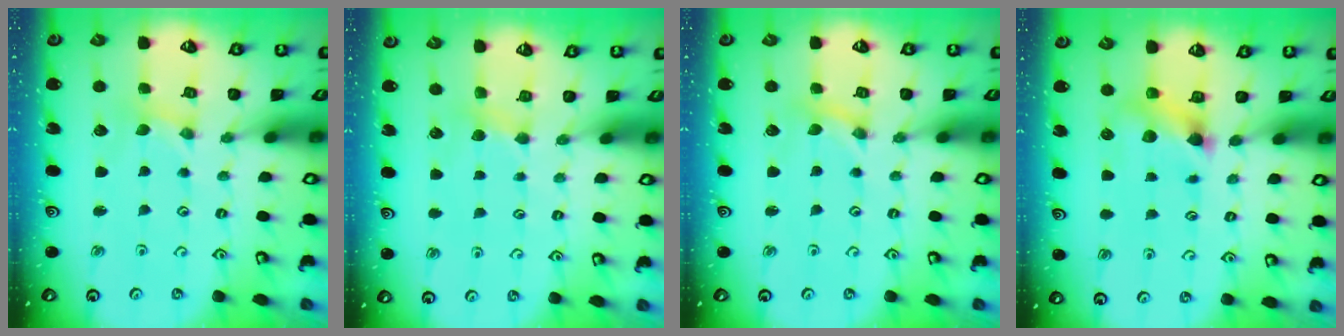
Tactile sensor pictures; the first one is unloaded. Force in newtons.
{"total": 3.0, "press": 2.9, "slide": 0.3}
{"total": 0.0}
{"total": 7.2, "press": 7.2, "slide": 0.7}